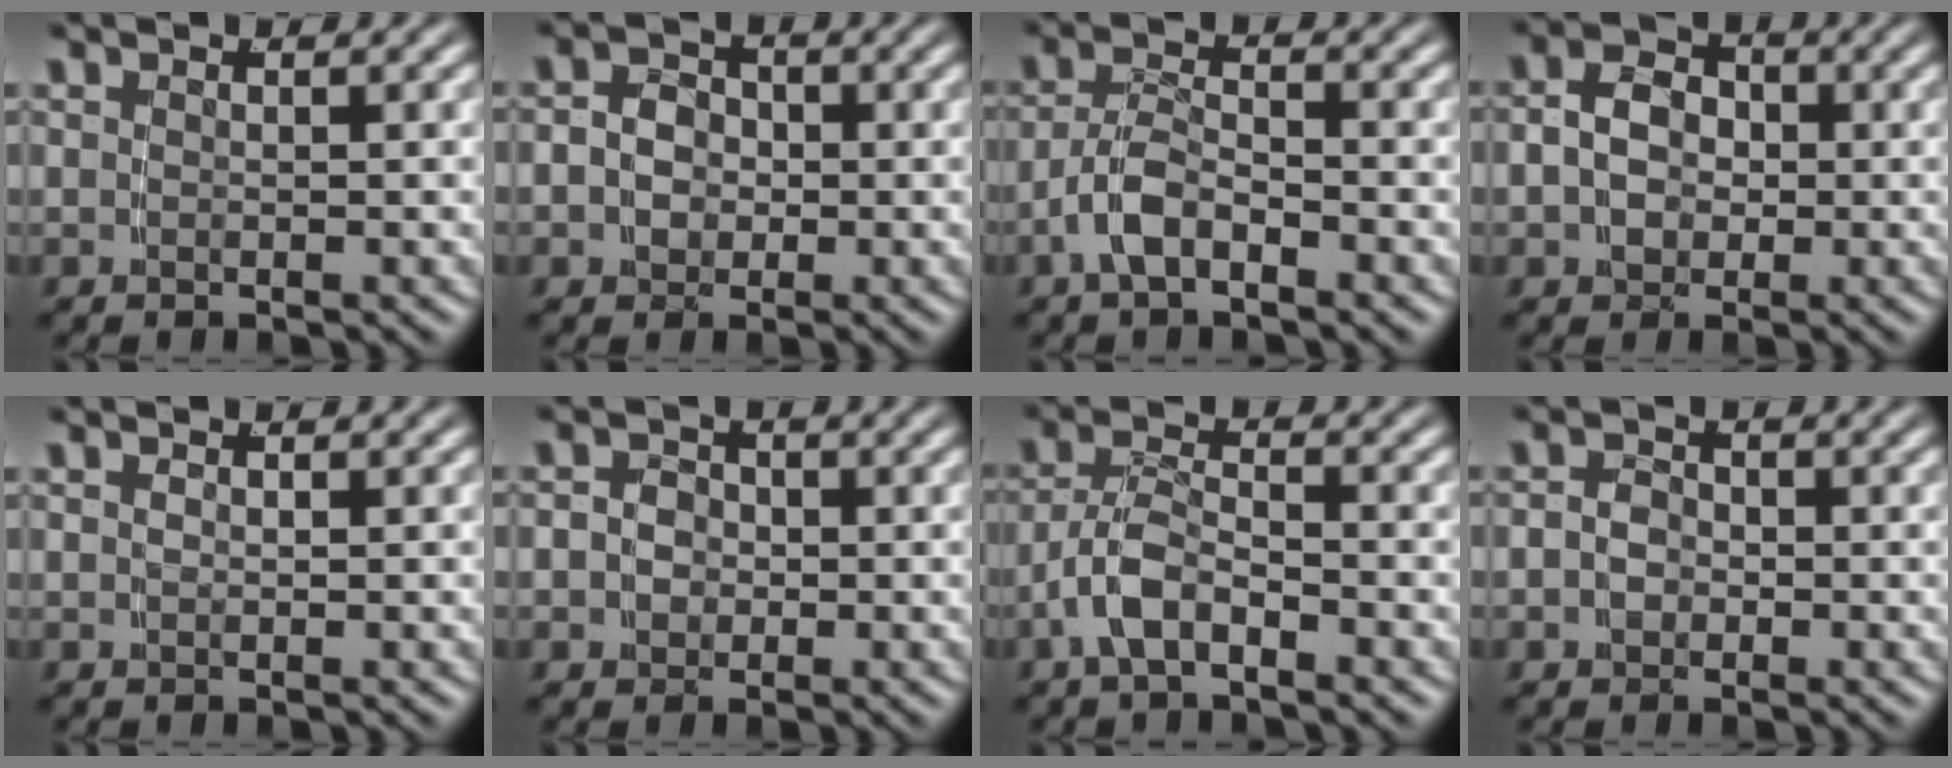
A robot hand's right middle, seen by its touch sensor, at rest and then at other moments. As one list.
[{"total": 4.9, "force": [-0.6, 4.4, 2.1], "torque": [-0.056, -0.022, -0.007]}, {"total": 3.3, "force": [-2.0, 1.4, 2.2], "torque": [-0.042, -0.006, -0.033]}, {"total": 5.4, "force": [-0.3, 4.6, 2.9], "torque": [-0.068, -0.018, -0.002]}, {"total": 0.0}, {"total": 3.8, "force": [-0.5, 3.5, 1.3], "torque": [-0.038, -0.017, -0.008]}, {"total": 3.5, "force": [-1.9, 1.8, 2.3], "torque": [-0.048, -0.009, -0.032]}, {"total": 2.5, "force": [-0.8, 2.2, 1.0], "torque": [-0.034, -0.016, -0.010]}]